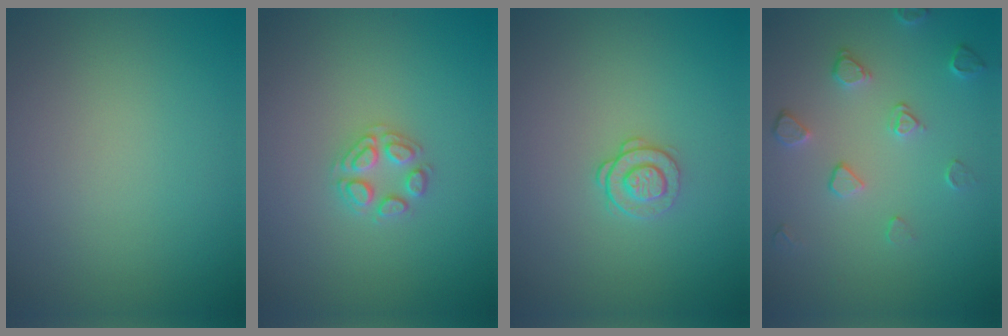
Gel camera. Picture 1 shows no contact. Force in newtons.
{"total": 2.2, "press": 2.2, "slide": 0.2}
{"total": 1.6, "press": 1.2, "slide": 1.0}
{"total": 2.1, "press": 1.4, "slide": 1.5}